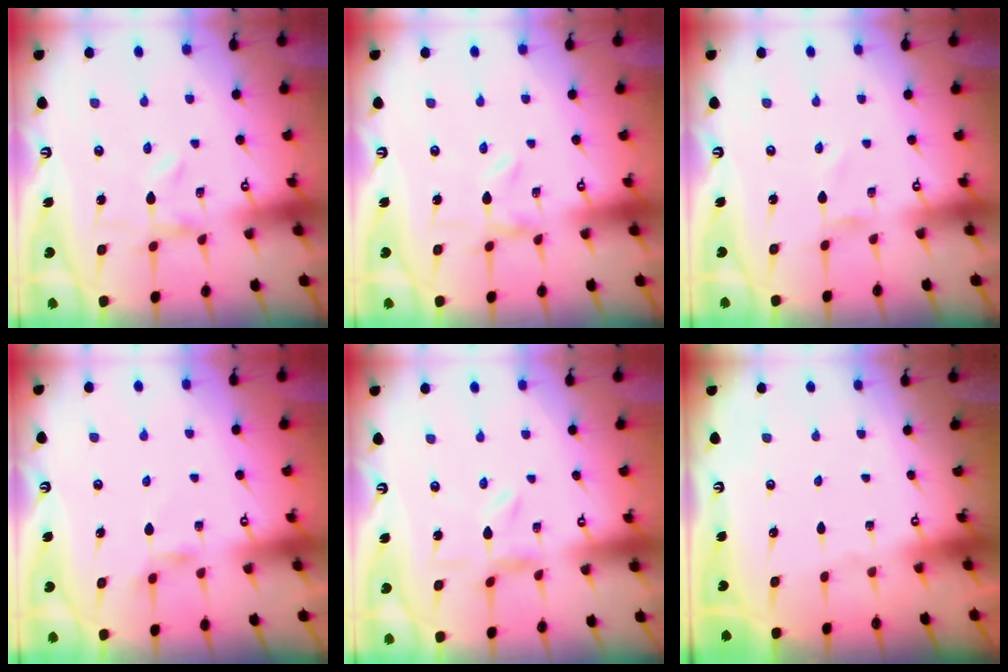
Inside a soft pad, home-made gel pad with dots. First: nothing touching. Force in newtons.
{"total": 0.0}
{"total": 0.0}
{"total": 2.2, "press": 2.1, "slide": 0.4}
{"total": 2.6, "press": 2.5, "slide": 0.4}
{"total": 0.0}